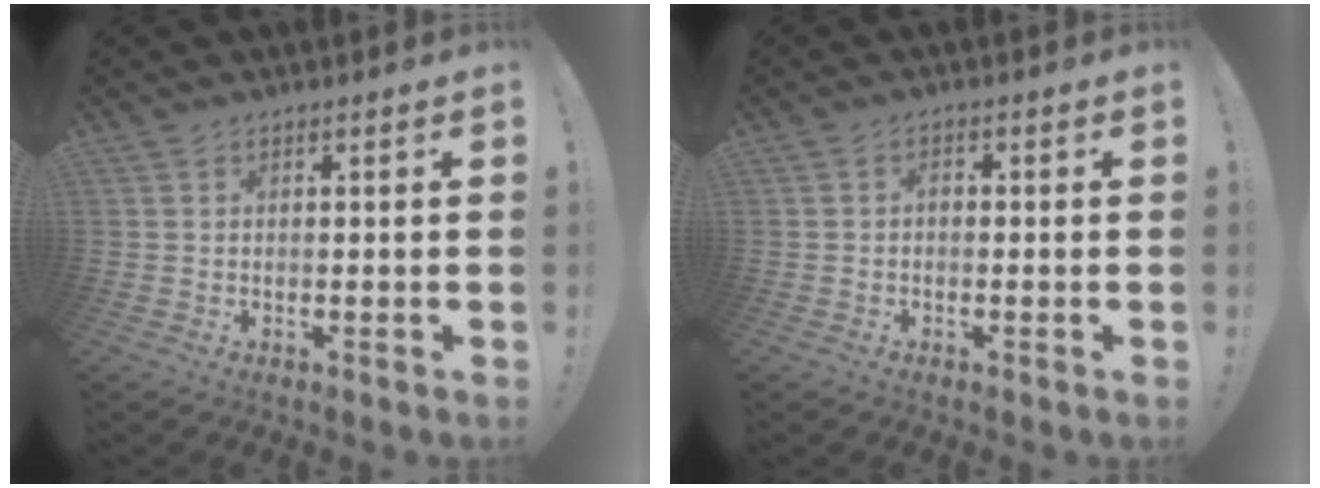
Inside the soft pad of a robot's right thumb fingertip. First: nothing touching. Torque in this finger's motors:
{"motor_torque": [0.21, -0.07, -0.06, -0.05, -0.01]}